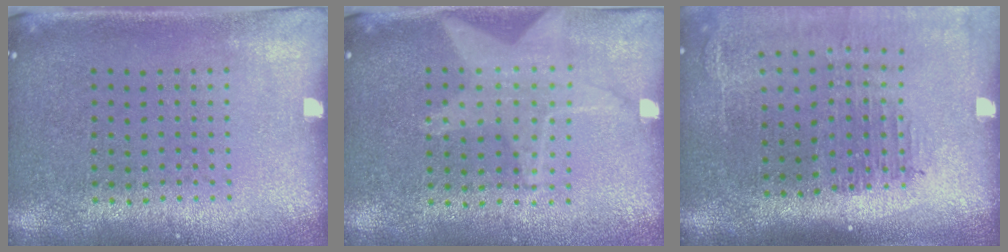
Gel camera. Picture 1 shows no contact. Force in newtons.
{"total": 1.2, "press": 1.2, "slide": 0.3}
{"total": 2.3, "press": 1.8, "slide": 1.3}